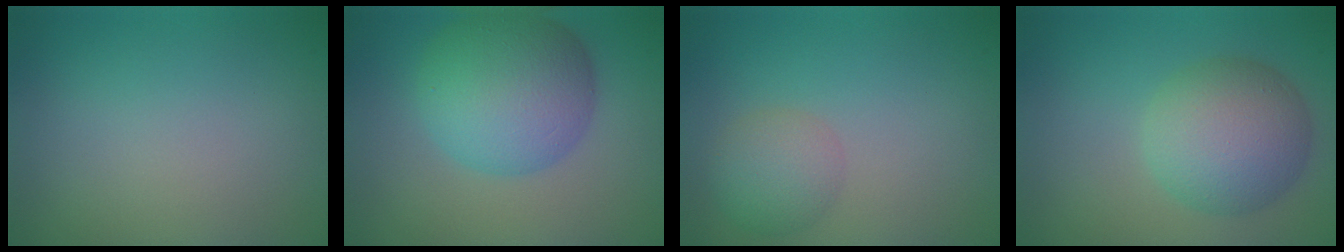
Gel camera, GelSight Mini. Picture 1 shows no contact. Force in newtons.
{"total": 8.0, "press": 8.0, "slide": 0.2}
{"total": 2.8, "press": 2.8, "slide": 0.1}
{"total": 6.2, "press": 6.2, "slide": 0.3}